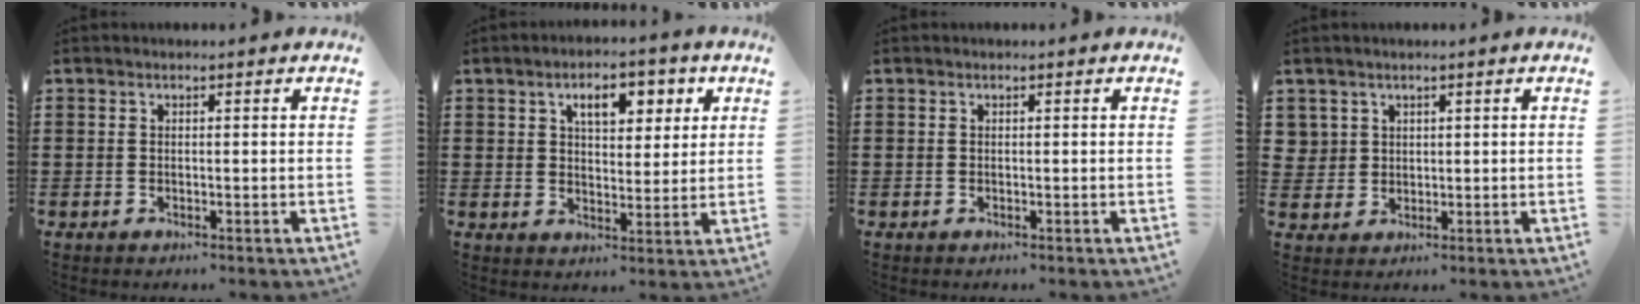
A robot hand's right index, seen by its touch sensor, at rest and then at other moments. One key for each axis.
{"total": 6.0, "fx": 2.9, "fy": 3.1, "fz": 4.3, "tx": -0.067, "ty": -0.001, "tz": 0.040}
{"total": 0.0}
{"total": 2.7, "fx": 1.3, "fy": 2.3, "fz": 0.2, "tx": -0.014, "ty": 0.011, "tz": 0.025}